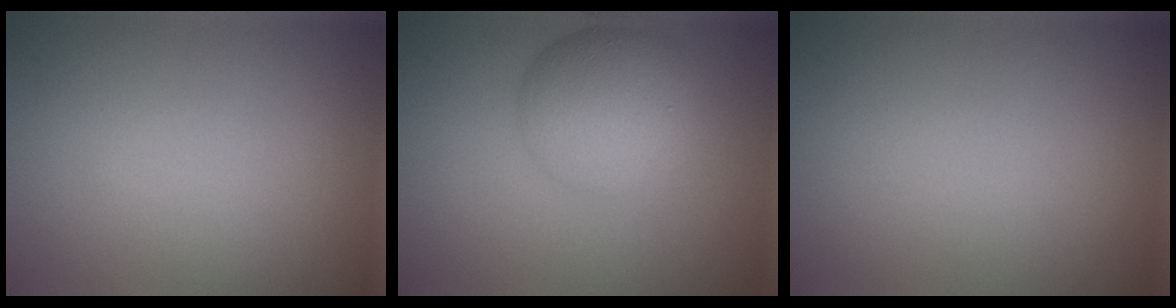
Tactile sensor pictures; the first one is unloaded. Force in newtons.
{"total": 5.1, "press": 5.1, "slide": 0.2}
{"total": 0.0}